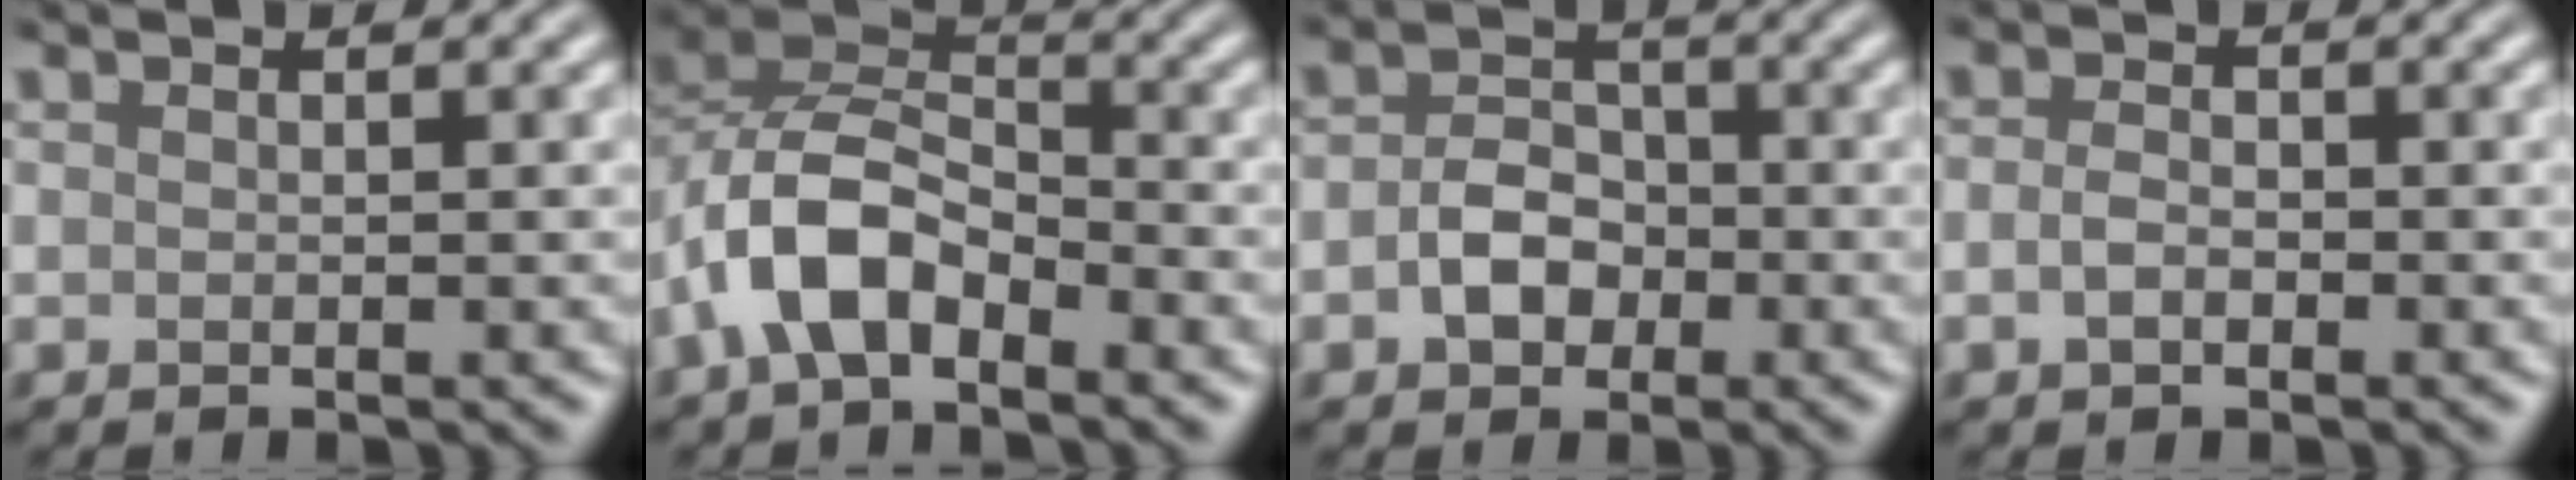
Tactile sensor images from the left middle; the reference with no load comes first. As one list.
[{"total": 5.9, "force": [-2.8, 3.4, 4.0], "torque": [-0.068, 0.015, -0.062]}, {"total": 3.3, "force": [-0.9, 2.5, 2.0], "torque": [-0.033, 0.004, -0.017]}, {"total": 1.4, "force": [-0.6, 0.9, 1.0], "torque": [-0.022, 0.004, -0.015]}]